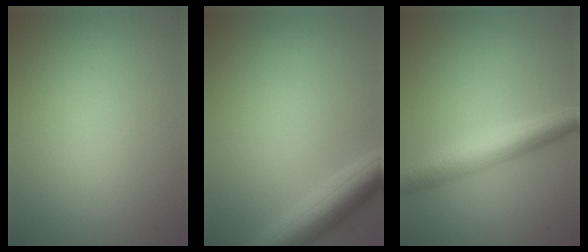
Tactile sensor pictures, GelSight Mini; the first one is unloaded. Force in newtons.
{"total": 5.5, "press": 5.5, "slide": 0.3}
{"total": 4.8, "press": 4.8, "slide": 0.1}